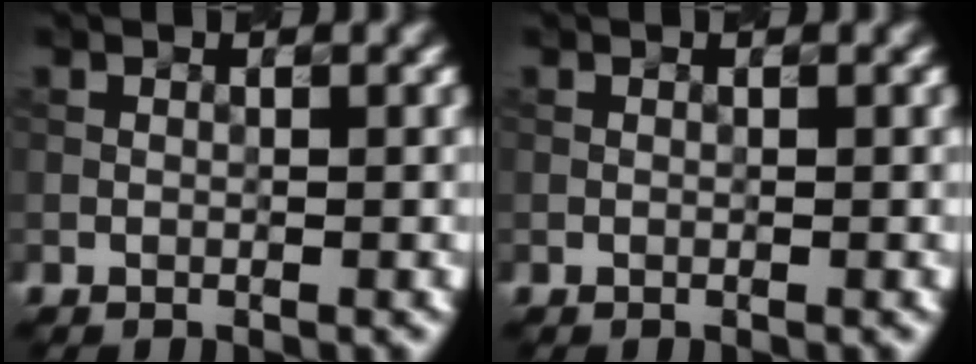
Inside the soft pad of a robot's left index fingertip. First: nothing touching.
{"total": 0.0}